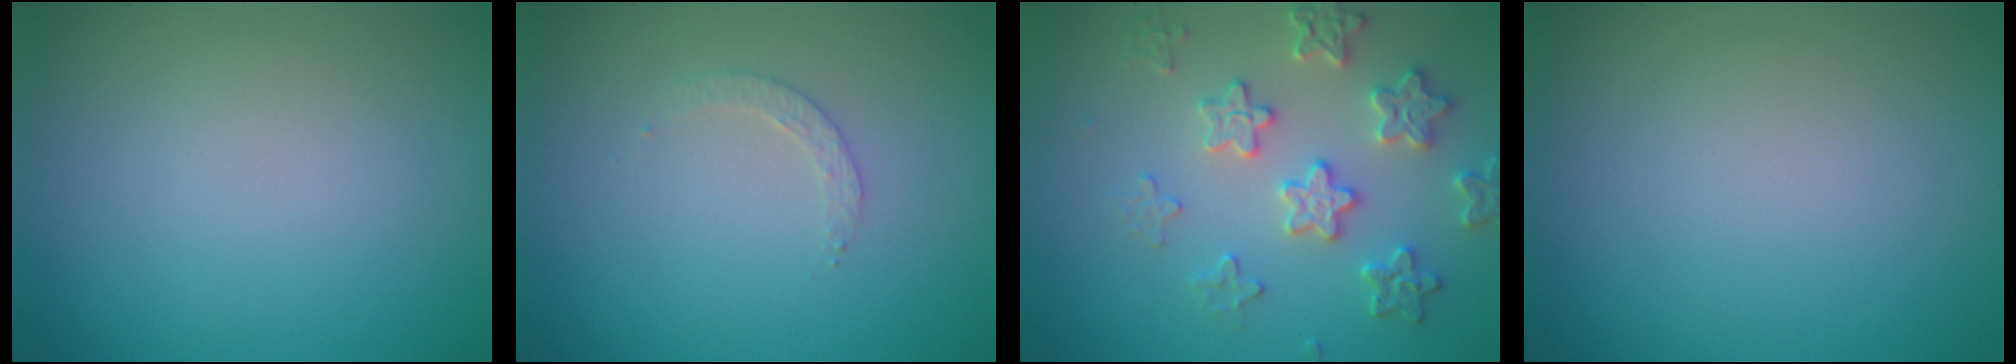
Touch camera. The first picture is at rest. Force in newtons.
{"total": 1.2, "press": 1.2, "slide": 0.3}
{"total": 3.6, "press": 3.6, "slide": 0.8}
{"total": 0.0}